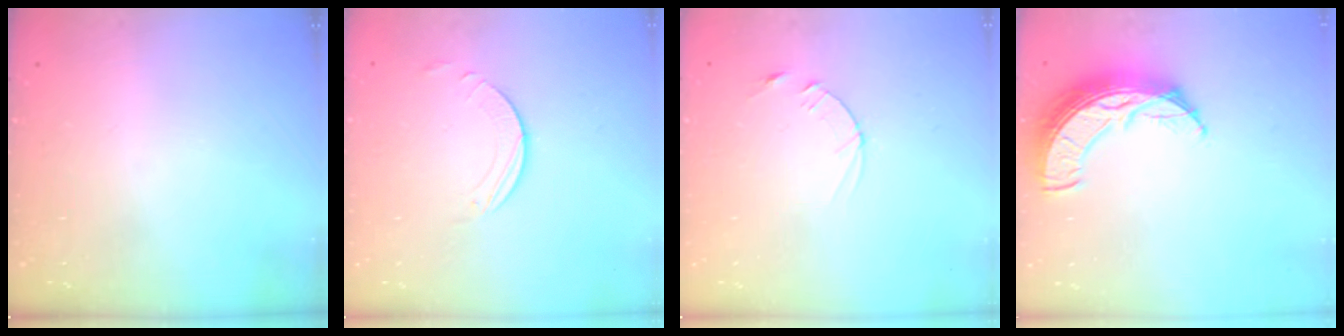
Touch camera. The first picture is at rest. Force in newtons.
{"total": 2.8, "press": 2.8, "slide": 0.2}
{"total": 2.5, "press": 2.5, "slide": 0.3}
{"total": 13.7, "press": 13.7, "slide": 1.0}